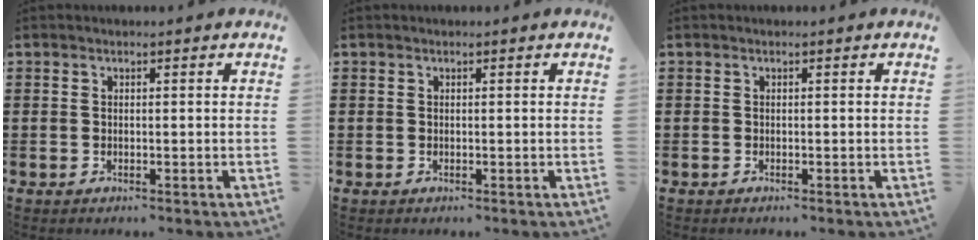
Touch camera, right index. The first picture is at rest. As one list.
[{"total": 0.0}, {"total": 0.0}]